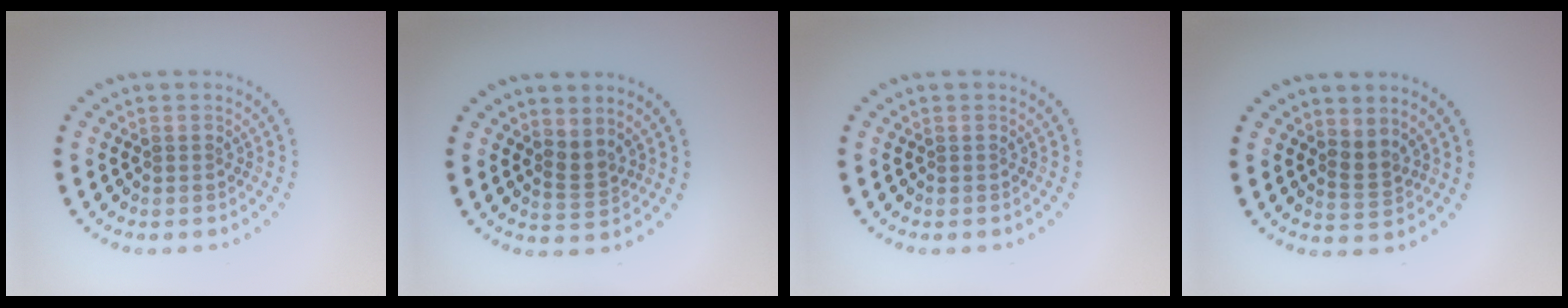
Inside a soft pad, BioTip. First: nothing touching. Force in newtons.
{"total": 1.7, "press": 1.2, "slide": 1.2}
{"total": 0.0}
{"total": 1.8, "press": 1.4, "slide": 1.2}